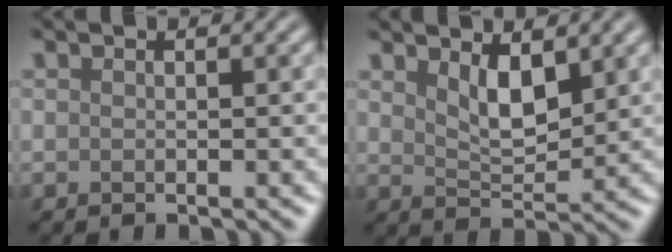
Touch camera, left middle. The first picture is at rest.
{"total": 3.4, "force": [1.7, 1.4, 2.6], "torque": [-0.050, -0.007, 0.035]}